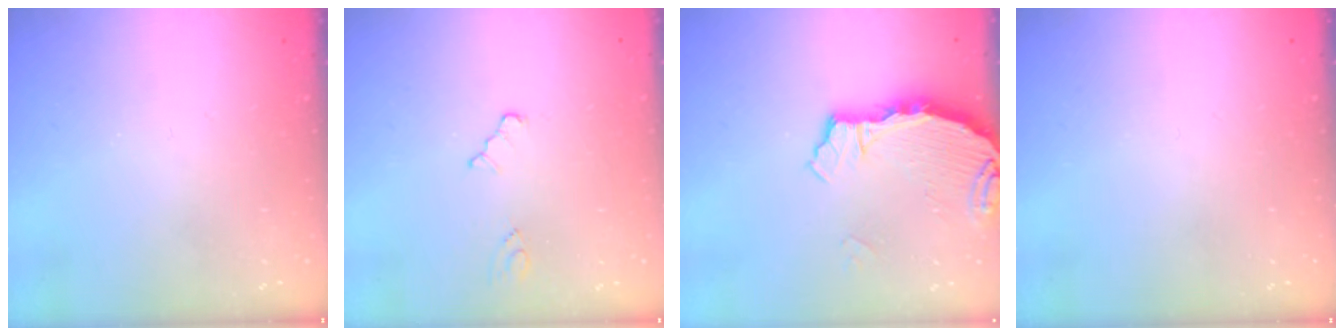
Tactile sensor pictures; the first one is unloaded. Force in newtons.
{"total": 3.5, "press": 3.5, "slide": 0.3}
{"total": 3.3, "press": 3.3, "slide": 0.2}
{"total": 0.0}